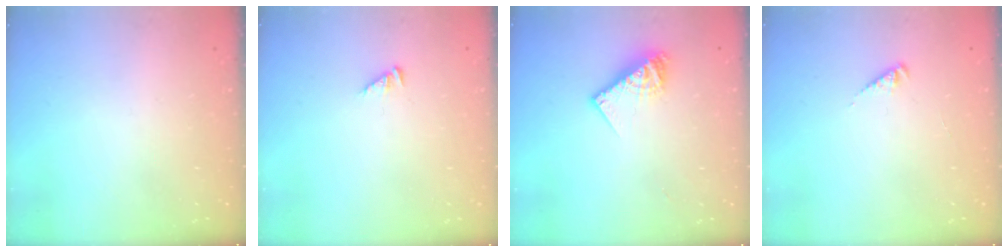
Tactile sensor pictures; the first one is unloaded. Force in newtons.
{"total": 2.5, "press": 2.5, "slide": 0.4}
{"total": 8.9, "press": 8.9, "slide": 0.5}
{"total": 1.9, "press": 1.9, "slide": 0.3}